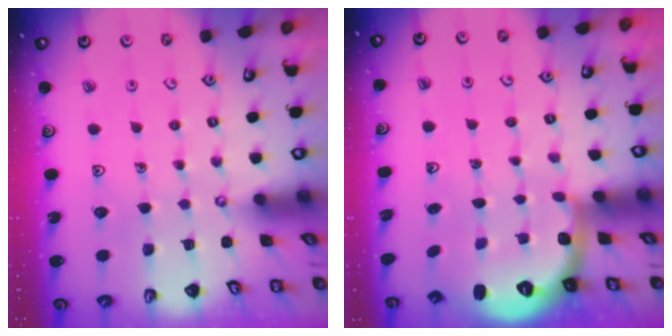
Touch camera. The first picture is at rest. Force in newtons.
{"total": 2.7, "press": 1.6, "slide": 2.2}